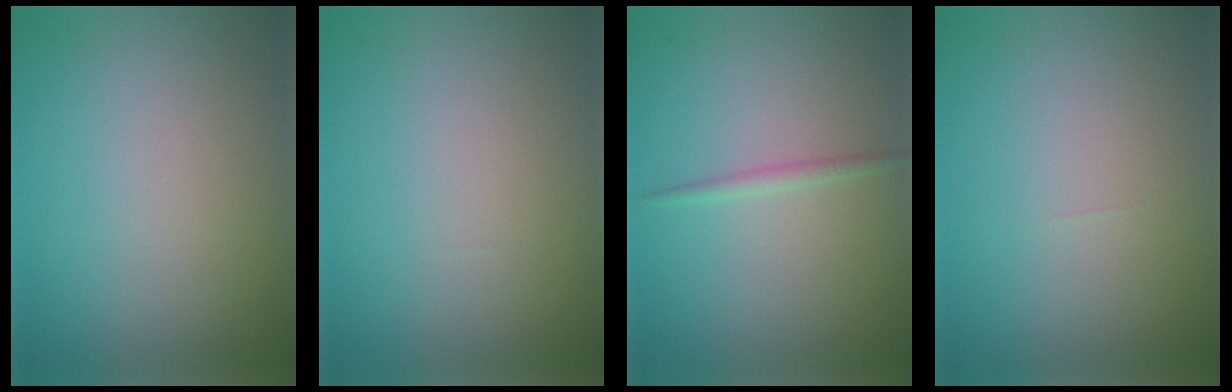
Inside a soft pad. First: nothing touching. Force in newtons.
{"total": 0.0}
{"total": 1.0, "press": 1.0, "slide": 0.0}
{"total": 0.0}